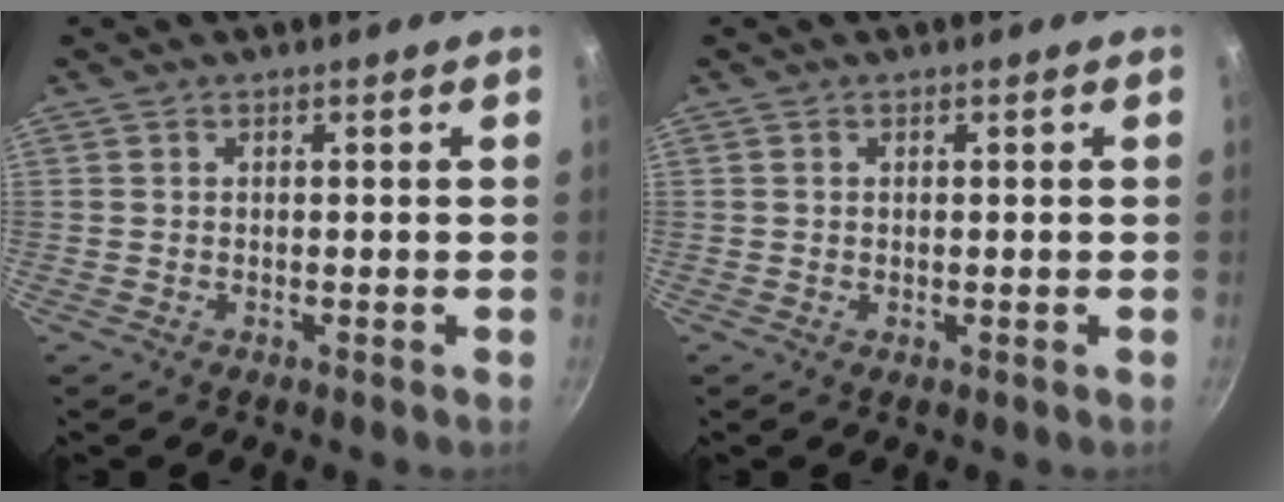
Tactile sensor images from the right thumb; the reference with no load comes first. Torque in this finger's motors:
{"motor_torque": [-0.50, -0.10, 0.29, 0.03, -0.03]}